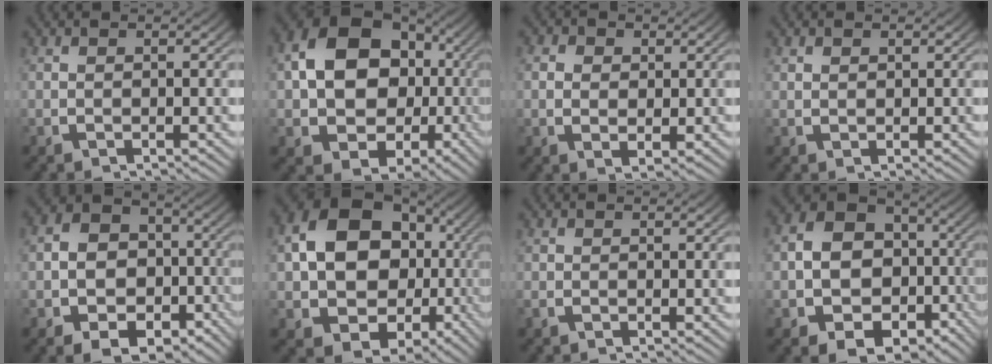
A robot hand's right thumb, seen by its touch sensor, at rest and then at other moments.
{"total": 11.9, "force": [-0.1, 9.0, 7.7], "torque": [-0.170, -0.050, 0.020]}
{"total": 2.4, "force": [0.3, 1.9, 1.4], "torque": [-0.027, -0.014, 0.013]}
{"total": 0.6, "force": [0.5, 0.3, 0.1], "torque": [0.004, 0.000, 0.013]}
{"total": 11.2, "force": [-3.7, 8.9, 5.8], "torque": [-0.107, -0.035, -0.053]}
{"total": 13.1, "force": [-1.7, 10.0, 8.3], "torque": [-0.184, -0.069, 0.000]}
{"total": 0.7, "force": [-0.3, 0.5, 0.2], "torque": [-0.008, -0.004, -0.007]}
{"total": 14.7, "force": [-4.6, 11.6, 7.9], "torque": [-0.169, -0.060, -0.055]}